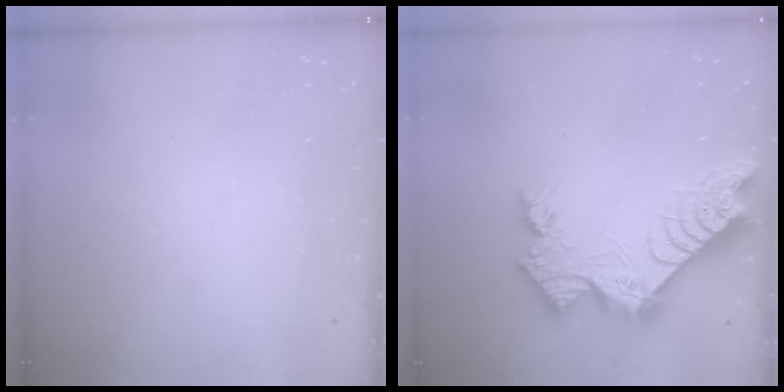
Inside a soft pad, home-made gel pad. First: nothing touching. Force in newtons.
{"total": 13.2, "press": 13.2, "slide": 1.0}